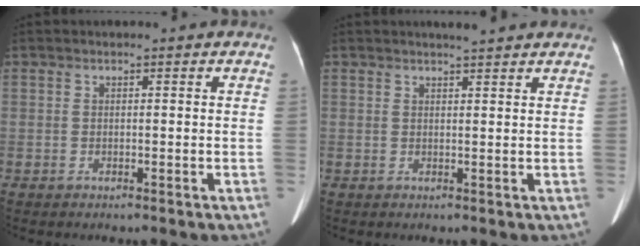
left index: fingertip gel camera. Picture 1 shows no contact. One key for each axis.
{"total": 3.5, "fx": 3.2, "fy": 0.2, "fz": 1.5, "tx": -0.024, "ty": 0.010, "tz": 0.039}